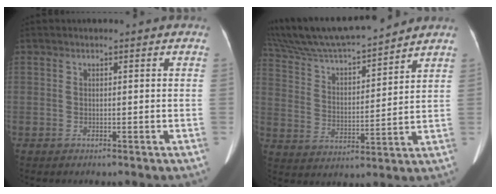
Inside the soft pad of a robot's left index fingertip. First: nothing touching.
{"total": 17.8, "force": [16.1, 1.7, 7.3], "torque": [-0.139, 0.020, 0.285]}